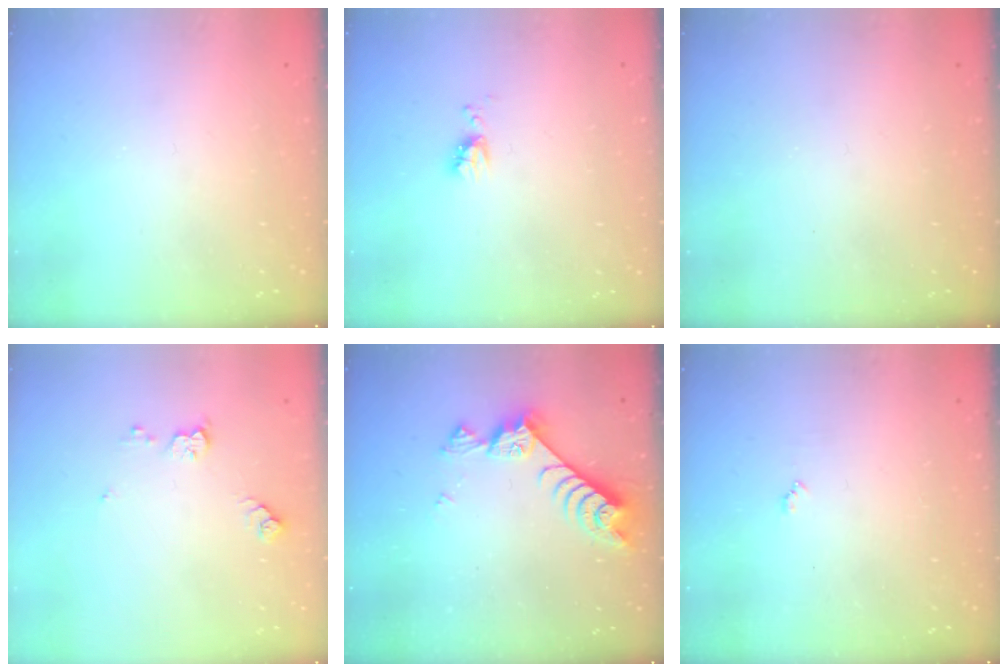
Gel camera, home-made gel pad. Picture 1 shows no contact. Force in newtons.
{"total": 4.9, "press": 4.8, "slide": 0.8}
{"total": 0.0}
{"total": 6.8, "press": 6.8, "slide": 0.5}
{"total": 7.7, "press": 7.6, "slide": 1.2}
{"total": 3.7, "press": 3.7, "slide": 0.4}